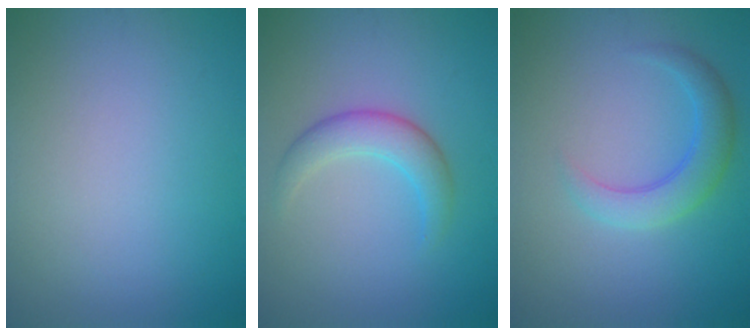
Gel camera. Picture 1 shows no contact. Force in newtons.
{"total": 3.0, "press": 3.0, "slide": 0.2}
{"total": 3.4, "press": 3.4, "slide": 0.0}